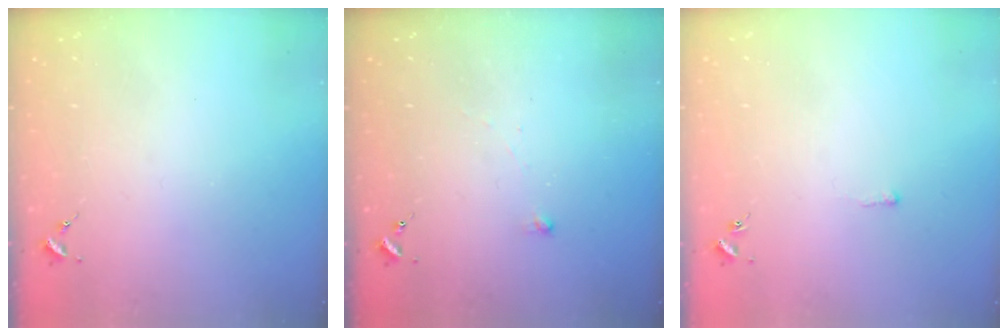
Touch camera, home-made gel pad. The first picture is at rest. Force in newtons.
{"total": 2.6, "press": 2.6, "slide": 0.6}
{"total": 2.7, "press": 2.7, "slide": 0.5}